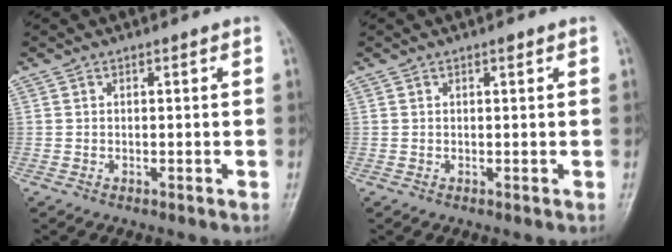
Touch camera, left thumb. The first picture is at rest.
{"total": 0.8, "force": [0.4, 0.2, 0.6], "torque": [-0.009, 0.000, 0.005]}